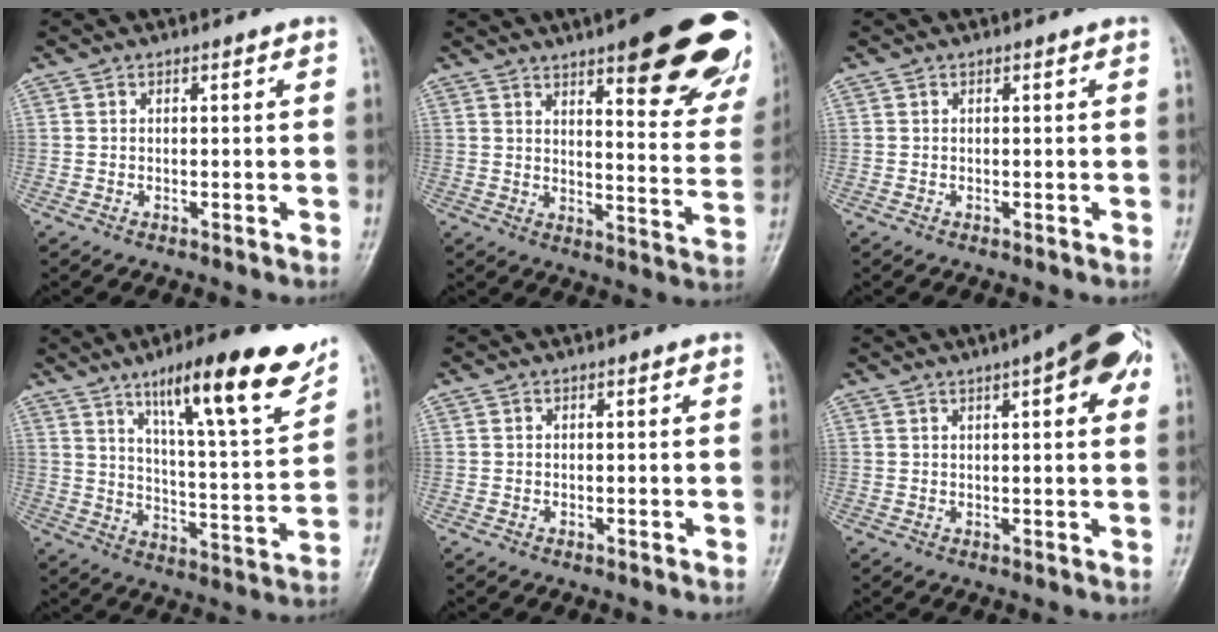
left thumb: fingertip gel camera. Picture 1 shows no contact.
{"total": 25.4, "force": [15.2, 7.0, 19.2], "torque": [-0.201, -0.057, 0.190]}
{"total": 0.0}
{"total": 19.0, "force": [12.0, 4.0, 14.1], "torque": [-0.184, -0.060, 0.189]}
{"total": 0.0}
{"total": 11.3, "force": [4.9, 3.4, 9.5], "torque": [-0.105, 0.008, 0.057]}